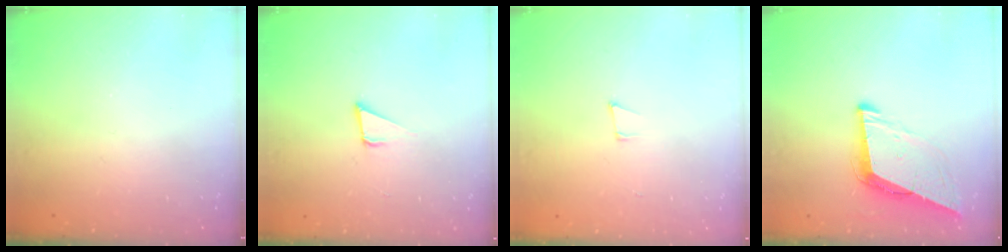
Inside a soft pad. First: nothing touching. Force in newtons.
{"total": 3.7, "press": 3.1, "slide": 2.1}
{"total": 5.0, "press": 4.2, "slide": 2.7}
{"total": 9.0, "press": 8.1, "slide": 3.8}